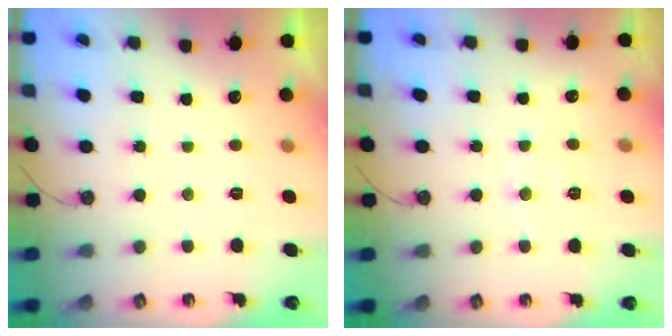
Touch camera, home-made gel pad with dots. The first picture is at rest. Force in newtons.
{"total": 5.9, "press": 5.8, "slide": 0.6}